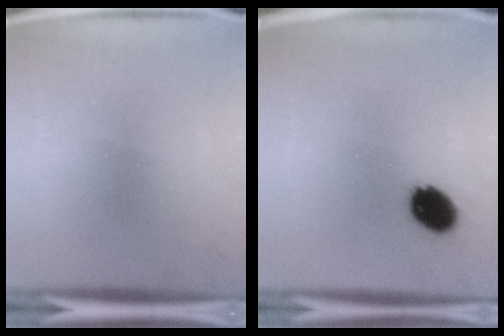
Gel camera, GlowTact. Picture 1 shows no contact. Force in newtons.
{"total": 8.0}